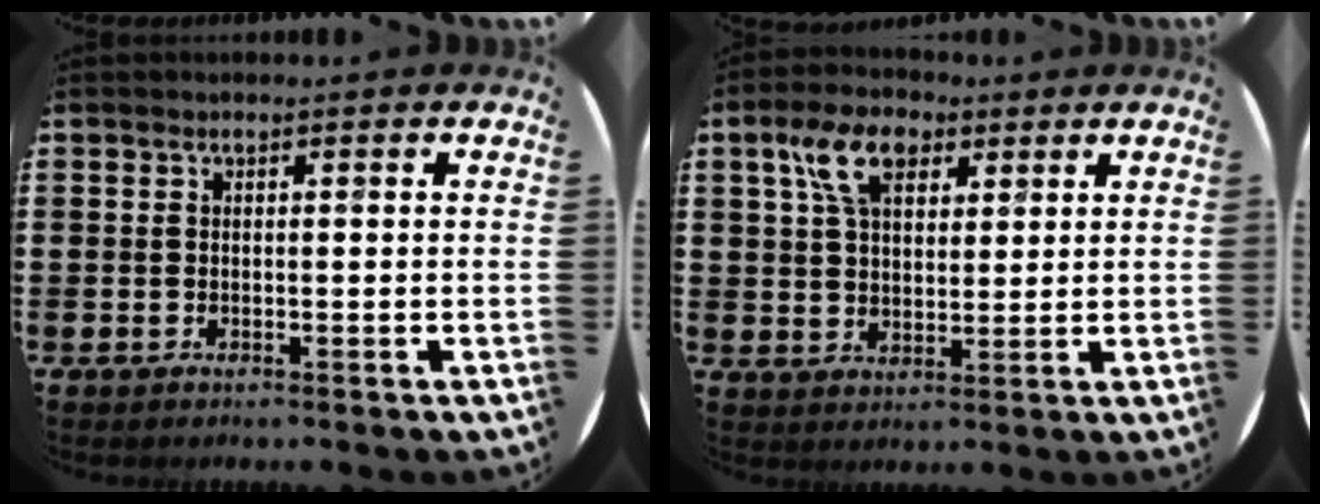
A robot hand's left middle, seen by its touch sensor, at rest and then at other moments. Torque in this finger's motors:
{"motor_torque": [1.48, -0.66, 0.12, 0.10]}